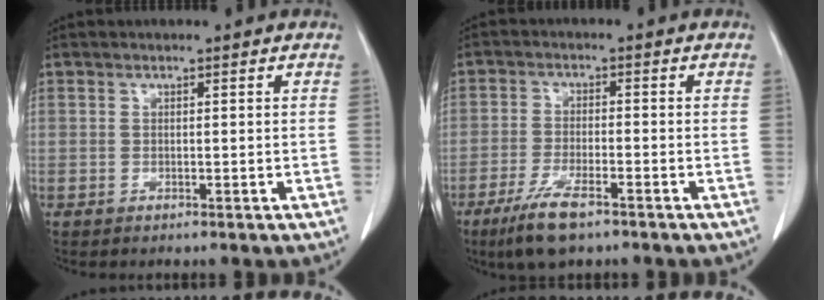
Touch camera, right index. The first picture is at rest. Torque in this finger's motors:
{"motor_torque": [0.76, -0.54, 0.11, 0.11]}